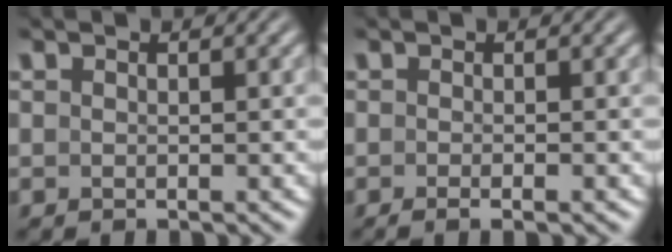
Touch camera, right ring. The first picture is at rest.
{"total": 1.3, "force": [-1.1, -0.1, 0.7], "torque": [-0.011, 0.000, -0.018]}